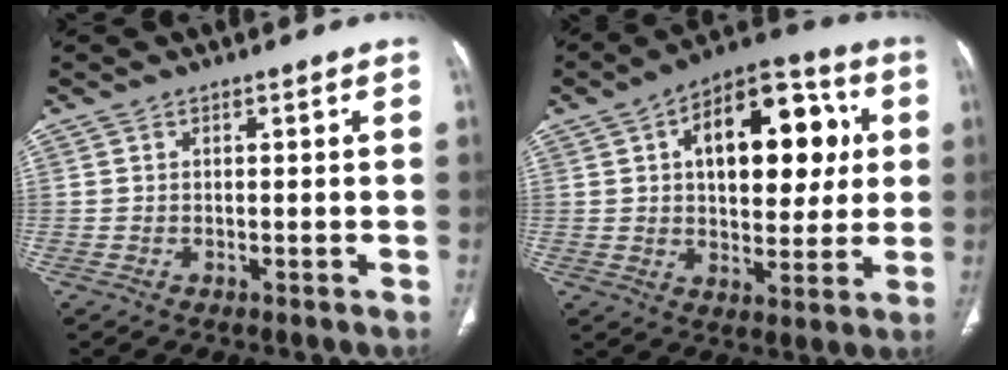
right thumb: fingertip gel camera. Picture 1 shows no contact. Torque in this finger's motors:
{"motor_torque": [1.96, 2.33, 0.24, -0.08, 0.38]}